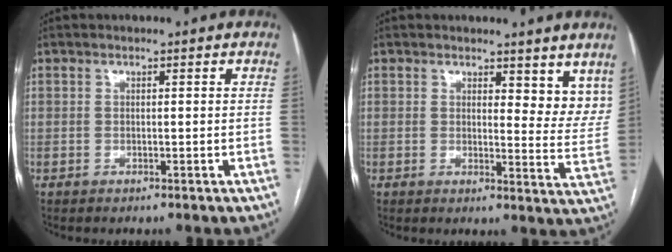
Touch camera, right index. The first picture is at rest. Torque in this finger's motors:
{"motor_torque": [-0.09, 0.12, -0.02, 0.00]}